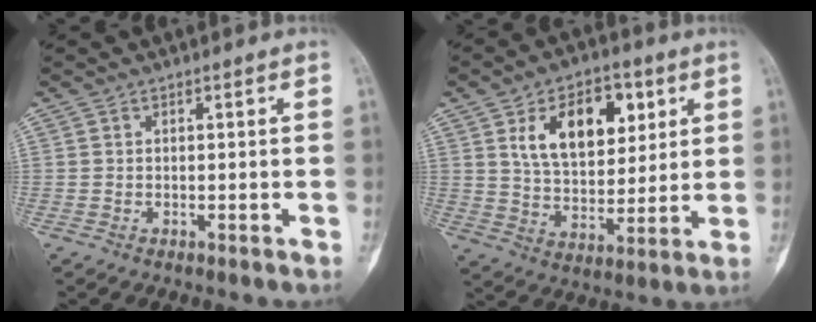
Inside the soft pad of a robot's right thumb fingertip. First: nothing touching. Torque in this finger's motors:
{"motor_torque": [-0.39, 0.76, 1.06, 0.45, 0.32]}